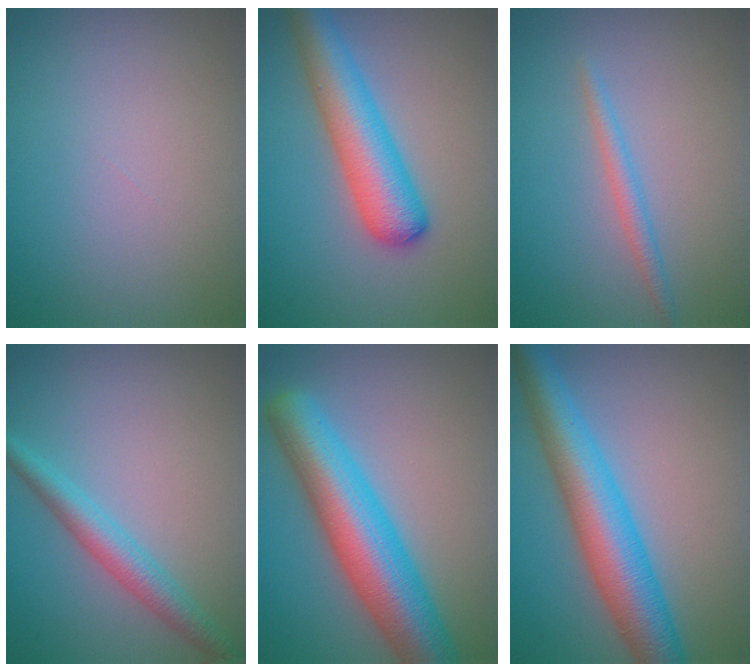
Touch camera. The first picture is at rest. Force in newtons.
{"total": 6.2, "press": 6.2, "slide": 0.2}
{"total": 1.6, "press": 1.6, "slide": 0.0}
{"total": 3.2, "press": 3.2, "slide": 0.1}
{"total": 9.4, "press": 9.4, "slide": 0.3}
{"total": 8.1, "press": 8.1, "slide": 0.1}